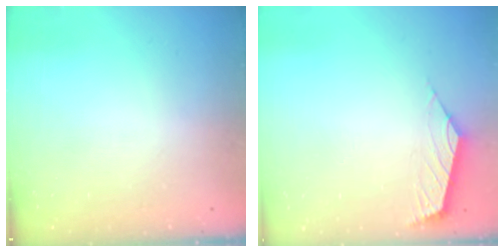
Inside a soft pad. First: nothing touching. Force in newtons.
{"total": 2.4, "press": 2.3, "slide": 0.6}